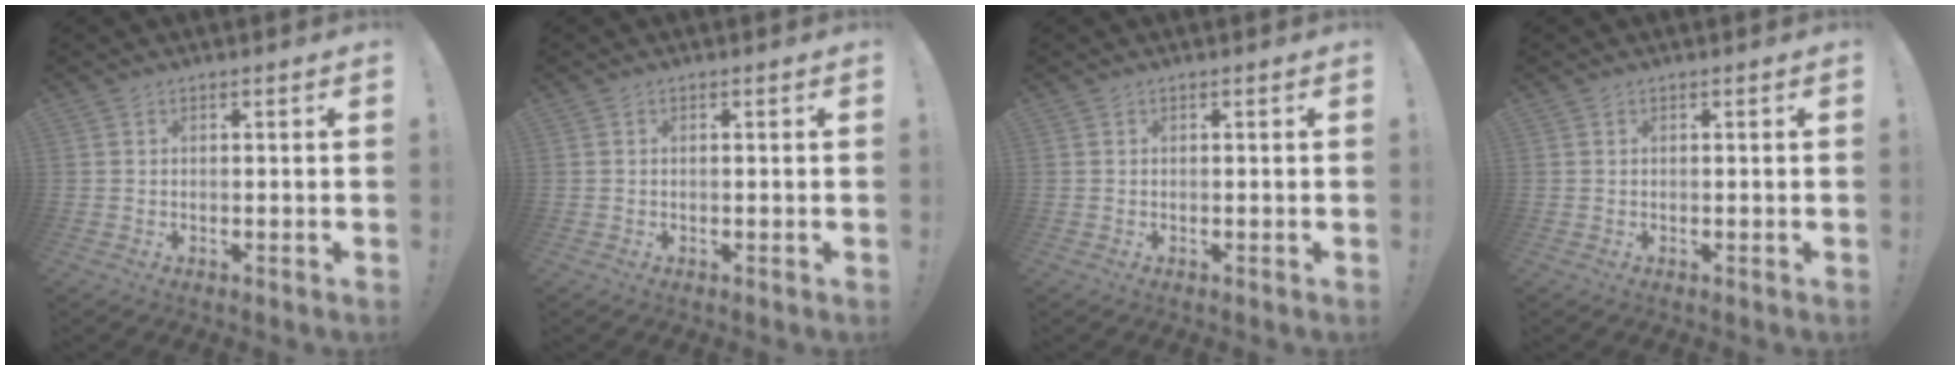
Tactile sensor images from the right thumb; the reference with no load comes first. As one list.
[{"total": 0.0}, {"total": 0.0}, {"total": 0.0}]